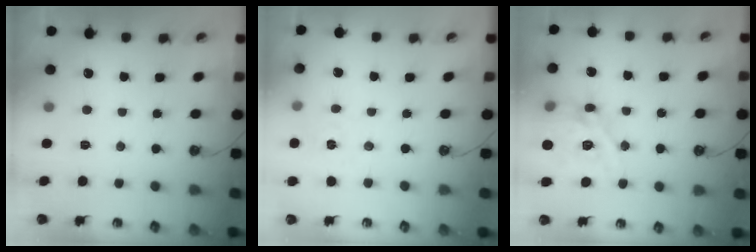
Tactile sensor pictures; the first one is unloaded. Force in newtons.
{"total": 2.1, "press": 2.1, "slide": 0.2}
{"total": 16.8, "press": 16.8, "slide": 1.3}